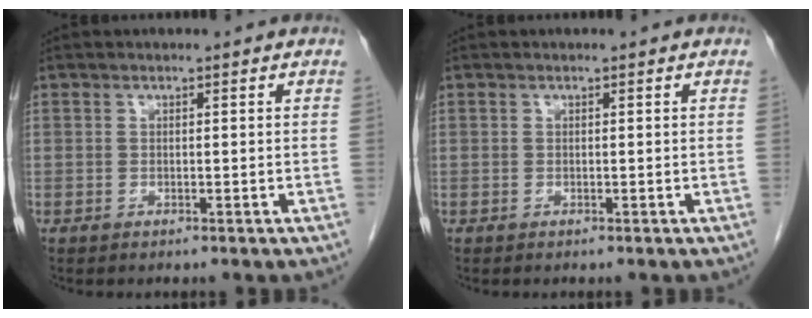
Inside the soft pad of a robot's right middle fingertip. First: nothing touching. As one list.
[{"total": 0.0}]